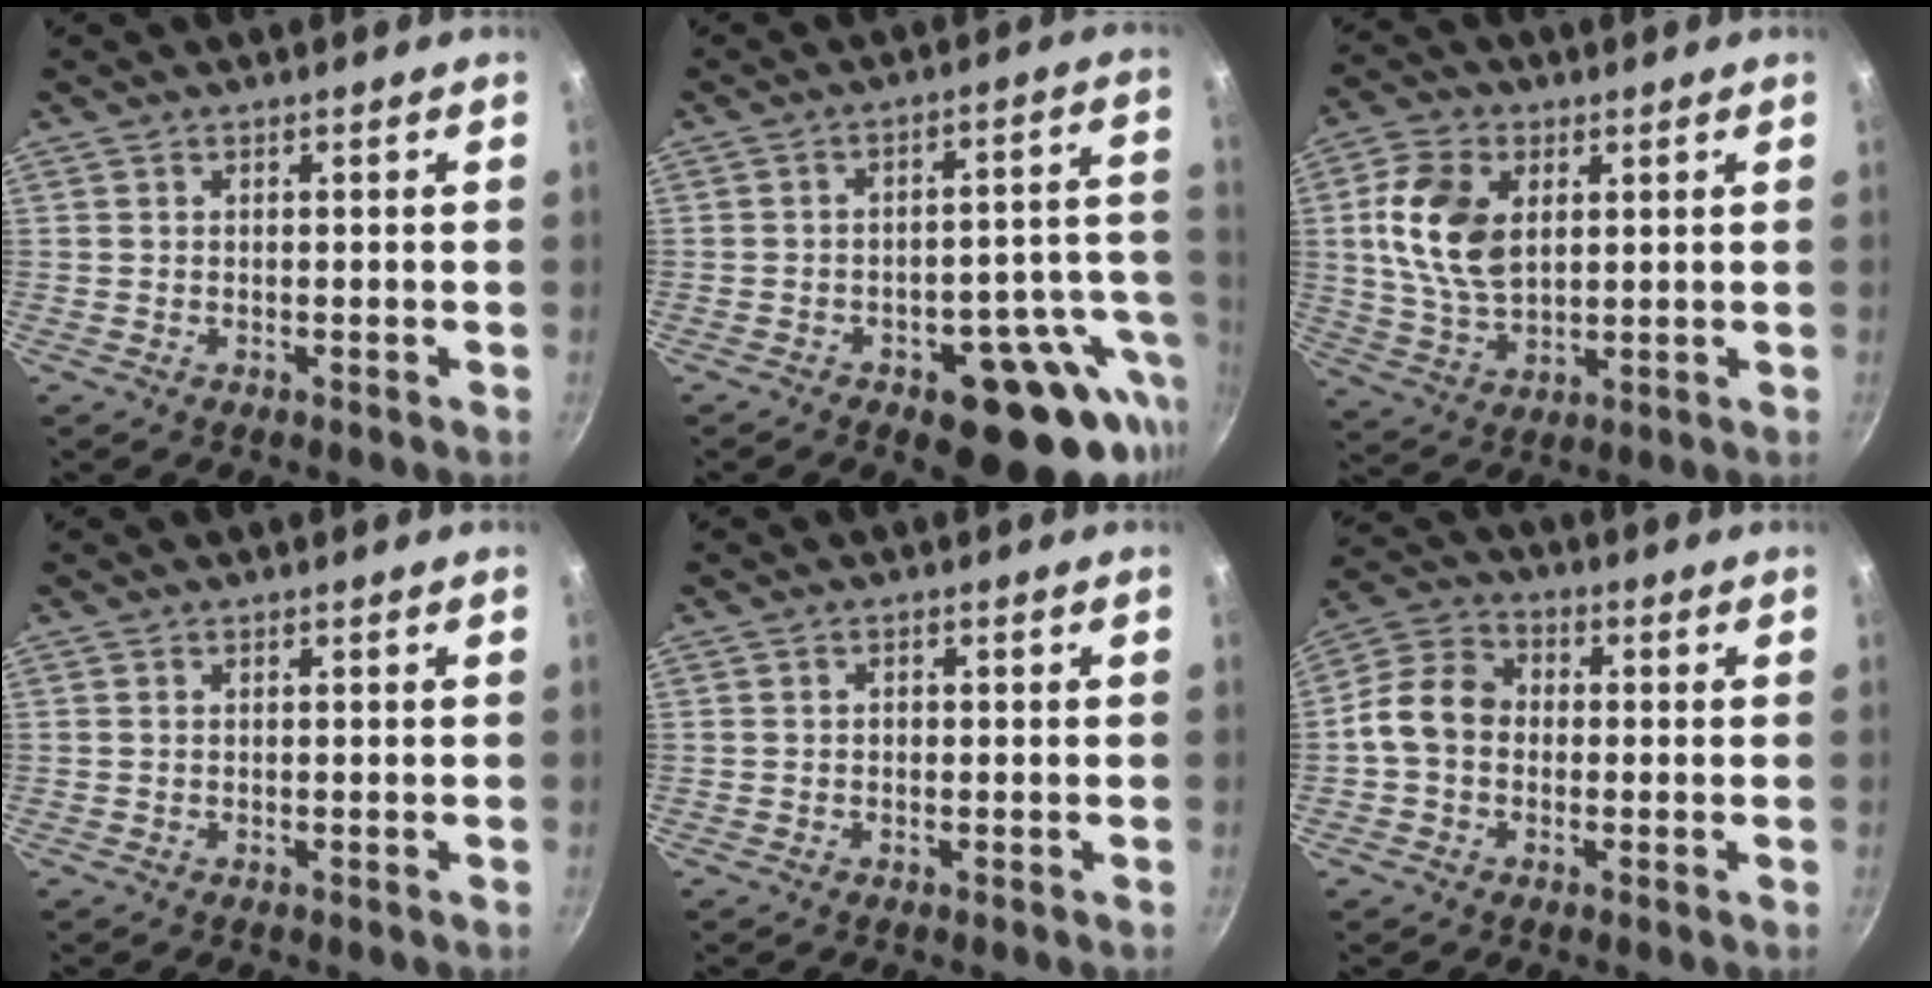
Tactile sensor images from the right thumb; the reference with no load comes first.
{"total": 18.2, "force": [-7.2, 8.9, 14.2], "torque": [-0.113, 0.033, -0.089]}
{"total": 12.9, "force": [2.8, 8.2, 9.6], "torque": [-0.171, -0.008, 0.057]}
{"total": 0.0}
{"total": 0.7, "force": [-0.1, 0.6, 0.4], "torque": [-0.003, 0.004, -0.002]}
{"total": 9.0, "force": [-0.8, 7.2, 5.3], "torque": [-0.074, 0.026, -0.037]}